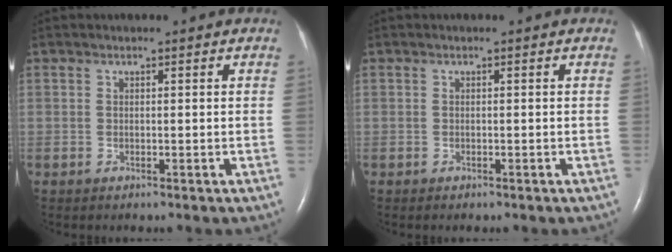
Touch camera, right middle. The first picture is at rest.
{"total": 0.5, "force": [-0.4, 0.2, 0.3], "torque": [-0.009, -0.001, -0.003]}